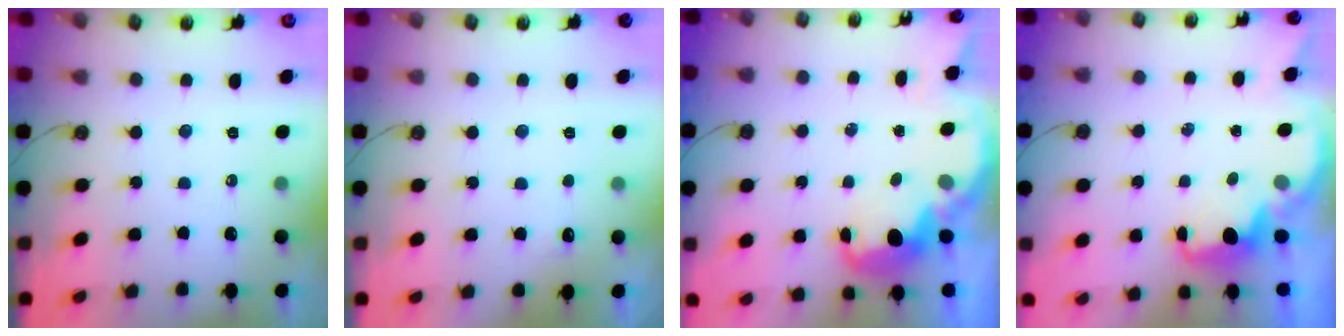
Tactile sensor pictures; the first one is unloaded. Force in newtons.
{"total": 4.3, "press": 4.1, "slide": 1.2}
{"total": 5.3, "press": 5.2, "slide": 0.5}
{"total": 2.3, "press": 2.1, "slide": 0.9}